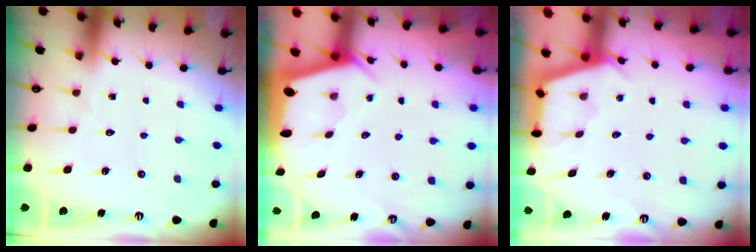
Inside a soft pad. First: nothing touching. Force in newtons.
{"total": 2.2, "press": 2.2, "slide": 0.3}
{"total": 2.8, "press": 2.8, "slide": 0.3}